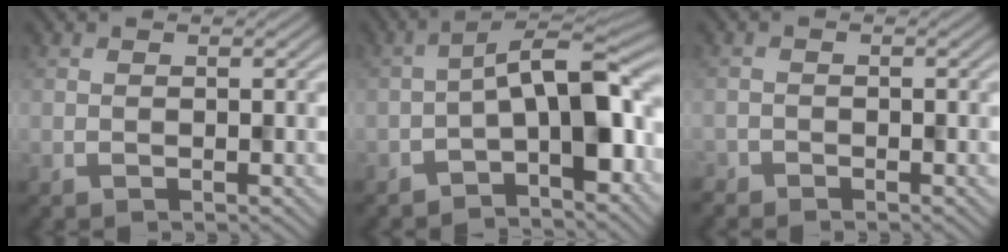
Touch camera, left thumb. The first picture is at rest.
{"total": 8.9, "force": [-2.8, 3.2, 7.9], "torque": [-0.105, 0.015, -0.056]}
{"total": 1.2, "force": [-0.9, 0.4, -0.7], "torque": [0.017, -0.001, -0.019]}